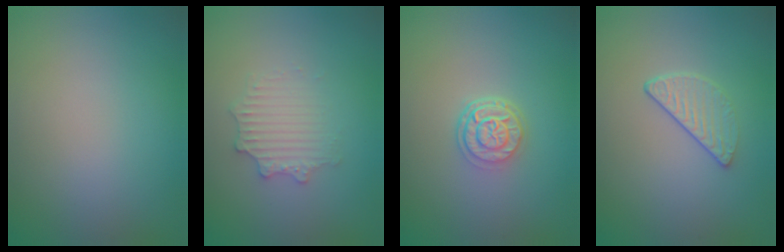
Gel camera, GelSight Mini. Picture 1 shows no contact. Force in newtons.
{"total": 2.6, "press": 2.6, "slide": 0.4}
{"total": 3.1, "press": 2.4, "slide": 2.0}
{"total": 2.2, "press": 1.5, "slide": 1.6}